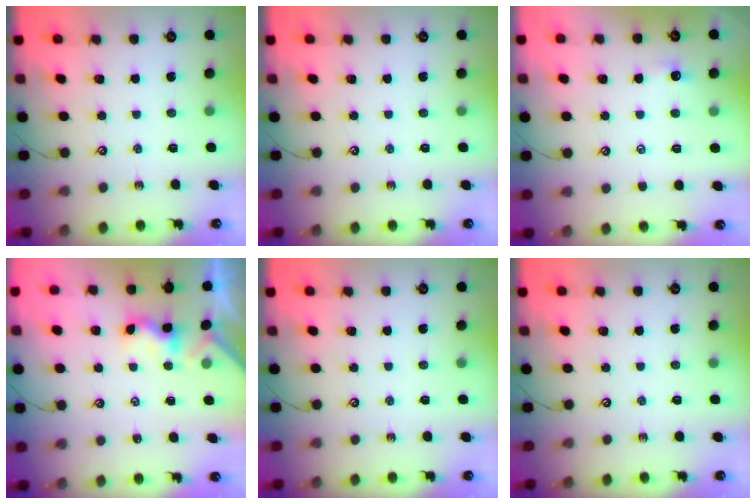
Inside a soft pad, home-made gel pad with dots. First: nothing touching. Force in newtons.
{"total": 0.0}
{"total": 2.3, "press": 2.3, "slide": 0.4}
{"total": 1.6, "press": 1.5, "slide": 0.5}
{"total": 0.0}
{"total": 0.0}